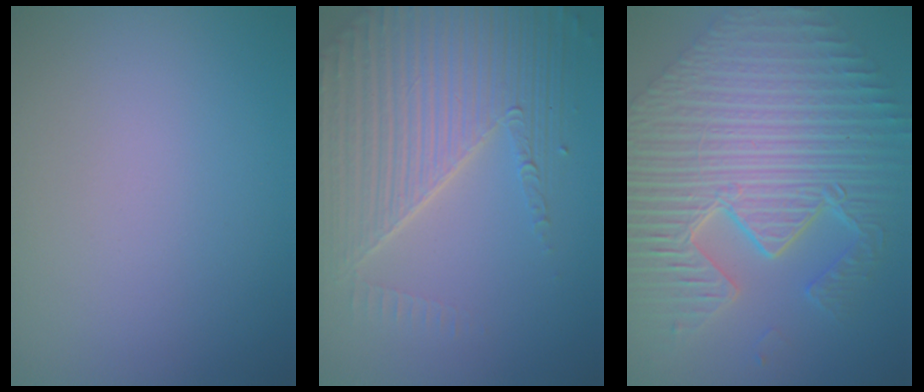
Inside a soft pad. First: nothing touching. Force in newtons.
{"total": 7.6, "press": 5.4, "slide": 5.3}
{"total": 12.4, "press": 8.0, "slide": 9.5}